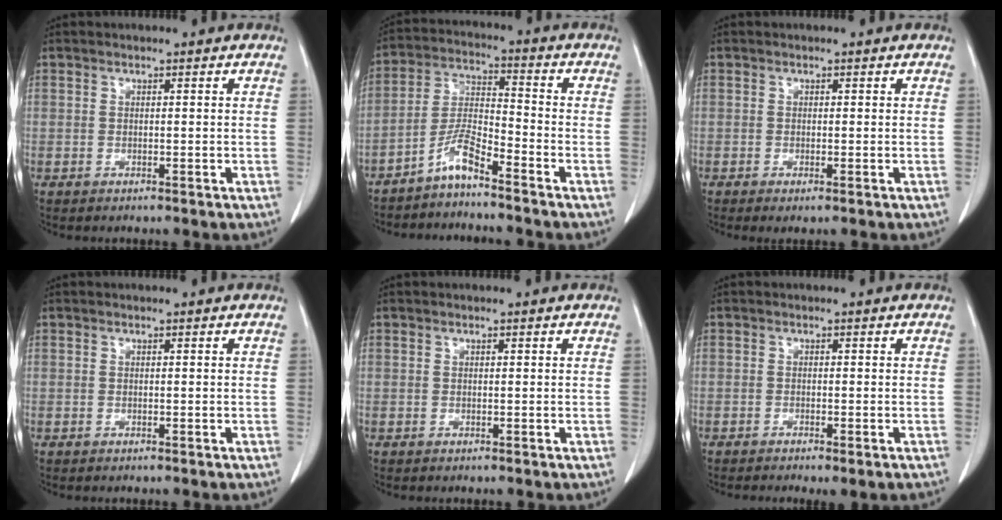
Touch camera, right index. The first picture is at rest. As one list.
[{"total": 5.8, "force": [-4.6, 0.3, 3.5], "torque": [-0.081, -0.005, -0.094]}, {"total": 1.1, "force": [-0.5, 0.1, 1.0], "torque": [-0.017, -0.003, -0.006]}, {"total": 0.0}, {"total": 0.0}, {"total": 3.4, "force": [-2.5, 0.6, 2.2], "torque": [-0.025, -0.008, -0.032]}]